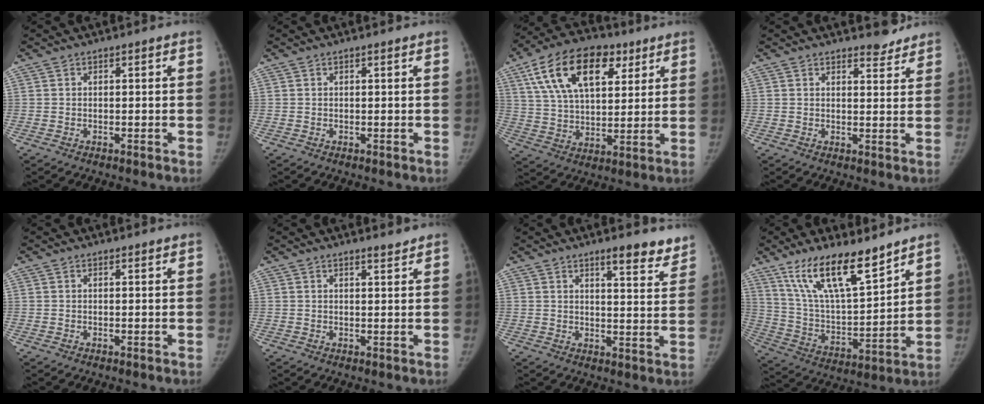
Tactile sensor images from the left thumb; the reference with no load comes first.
{"total": 0.6, "force": [0.5, 0.2, 0.4], "torque": [-0.008, -0.001, 0.007]}
{"total": 20.2, "force": [9.3, 11.3, 14.0], "torque": [-0.224, -0.007, 0.161]}
{"total": 3.9, "force": [3.6, 1.2, 0.9], "torque": [0.004, -0.029, 0.044]}
{"total": 0.9, "force": [0.8, 0.2, 0.3], "torque": [-0.005, -0.002, 0.012]}
{"total": 2.1, "force": [1.9, 0.3, 0.9], "torque": [-0.008, -0.016, 0.028]}
{"total": 8.7, "force": [6.8, 2.1, 5.1], "torque": [-0.037, -0.042, 0.087]}
{"total": 17.3, "force": [12.3, 5.0, 11.1], "torque": [-0.168, -0.065, 0.237]}